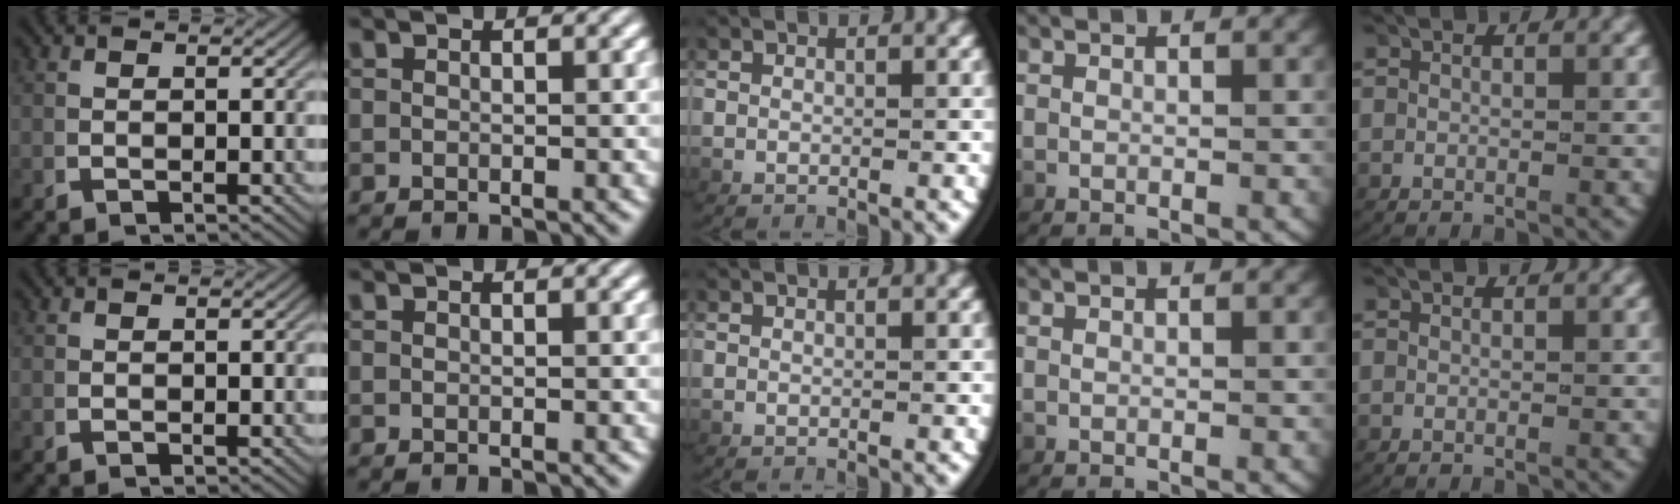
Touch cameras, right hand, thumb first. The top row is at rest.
{}